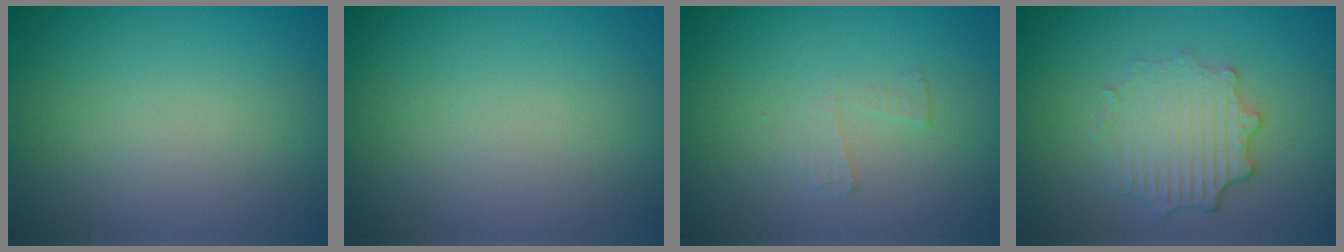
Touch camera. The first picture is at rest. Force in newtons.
{"total": 0.0}
{"total": 1.0, "press": 1.0, "slide": 0.0}
{"total": 3.6, "press": 2.9, "slide": 2.2}